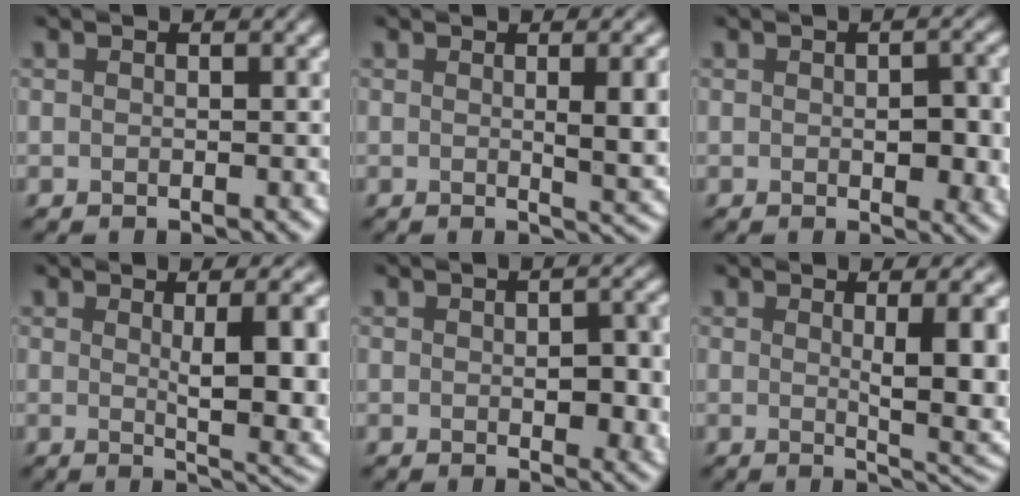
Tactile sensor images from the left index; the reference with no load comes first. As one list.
[{"total": 5.6, "force": [0.5, 1.5, 5.4], "torque": [-0.060, -0.001, 0.010]}, {"total": 4.7, "force": [-0.2, 2.3, 4.1], "torque": [-0.051, -0.008, 0.001]}, {"total": 9.4, "force": [0.8, 3.0, 8.8], "torque": [-0.101, -0.003, 0.021]}, {"total": 4.7, "force": [-0.2, 2.2, 4.1], "torque": [-0.051, -0.008, 0.001]}, {"total": 7.2, "force": [0.7, 2.0, 6.9], "torque": [-0.083, -0.009, 0.017]}]